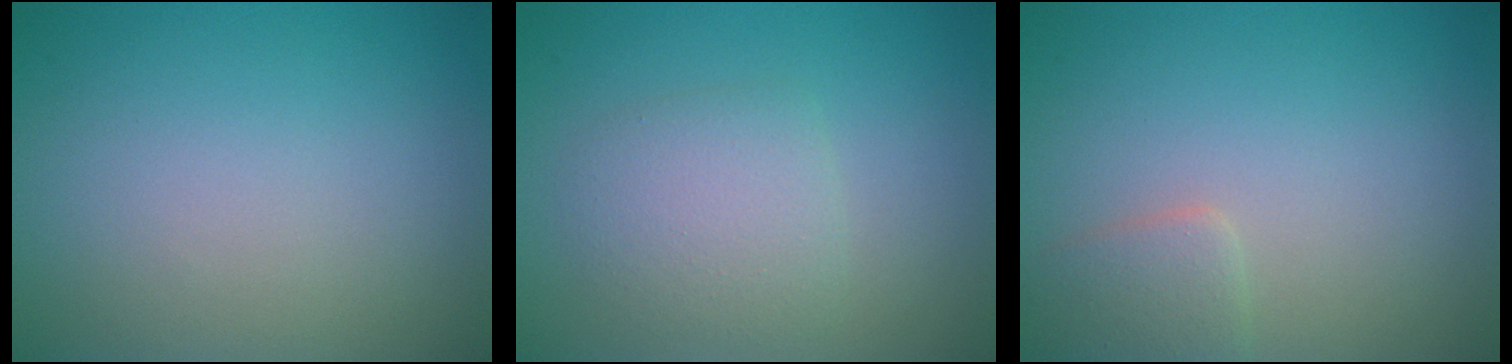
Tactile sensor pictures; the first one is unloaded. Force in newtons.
{"total": 2.9, "press": 2.9, "slide": 0.0}
{"total": 1.9, "press": 1.9, "slide": 0.1}